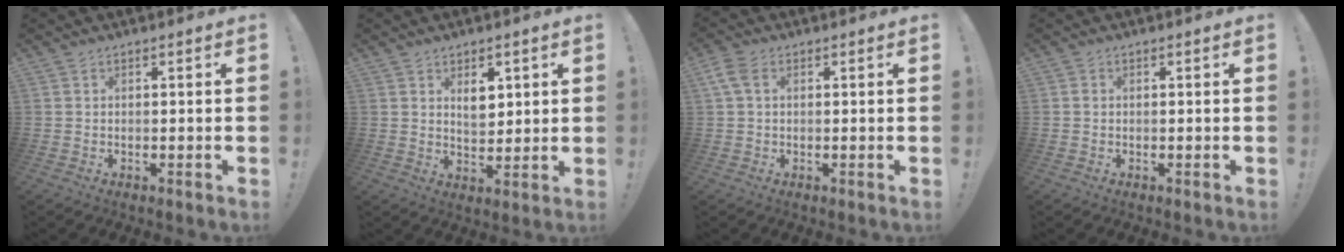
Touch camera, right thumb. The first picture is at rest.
{"total": 6.1, "force": [3.1, 4.0, 3.4], "torque": [-0.043, -0.015, 0.054]}
{"total": 4.5, "force": [1.4, 2.8, 3.2], "torque": [-0.069, 0.006, 0.028]}
{"total": 0.6, "force": [0.0, 0.6, 0.2], "torque": [-0.004, 0.004, -0.001]}